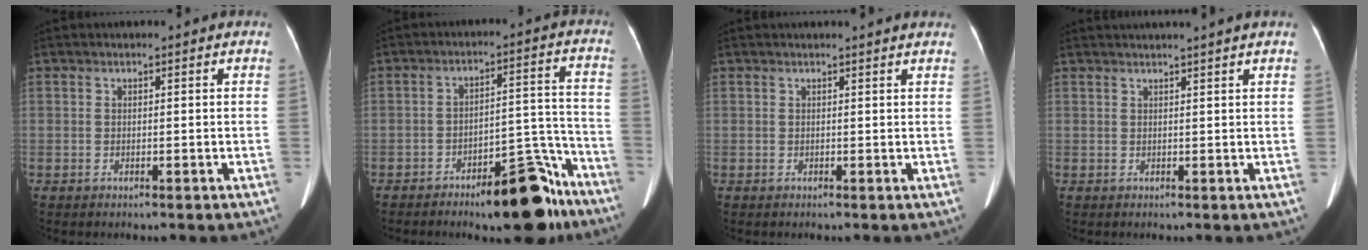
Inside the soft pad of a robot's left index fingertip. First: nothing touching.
{"total": 11.8, "force": [-8.7, 3.3, 7.2], "torque": [-0.074, 0.025, -0.128]}
{"total": 5.4, "force": [5.1, 0.0, 1.7], "torque": [-0.020, 0.015, 0.044]}
{"total": 4.9, "force": [4.3, -1.1, 2.1], "torque": [-0.024, 0.022, 0.051]}